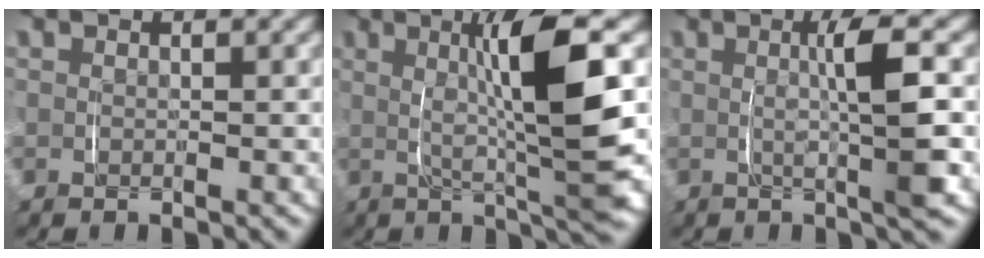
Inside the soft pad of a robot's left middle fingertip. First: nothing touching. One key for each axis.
{"total": 8.9, "fx": 1.2, "fy": 1.3, "fz": 8.7, "tx": -0.141, "ty": 0.003, "tz": 0.017}
{"total": 4.7, "fx": 0.3, "fy": 0.4, "fz": 4.7, "tx": -0.074, "ty": 0.007, "tz": 0.003}